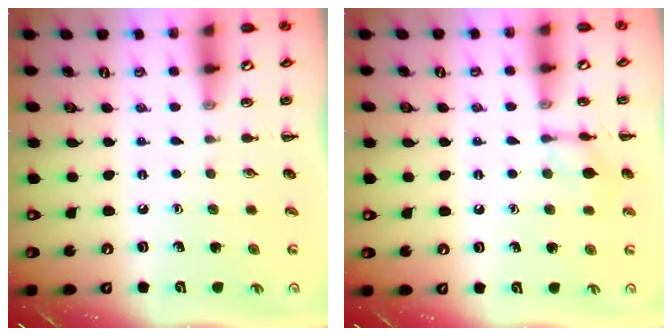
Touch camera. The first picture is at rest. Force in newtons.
{"total": 7.3, "press": 7.2, "slide": 0.7}